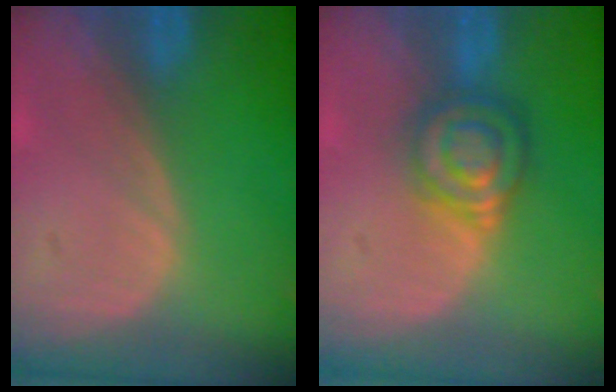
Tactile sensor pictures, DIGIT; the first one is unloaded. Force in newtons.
{"total": 6.0, "press": 5.9, "slide": 1.0}